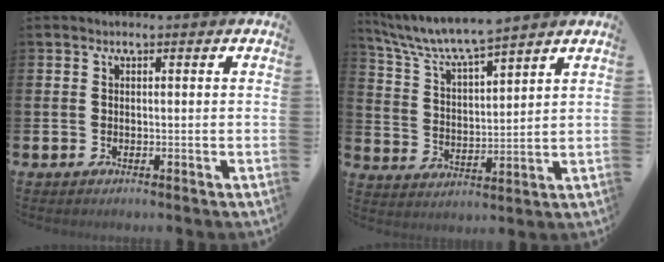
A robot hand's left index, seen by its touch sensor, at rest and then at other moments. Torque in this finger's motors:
{"motor_torque": [0.13, -0.33, 0.46, 0.09]}